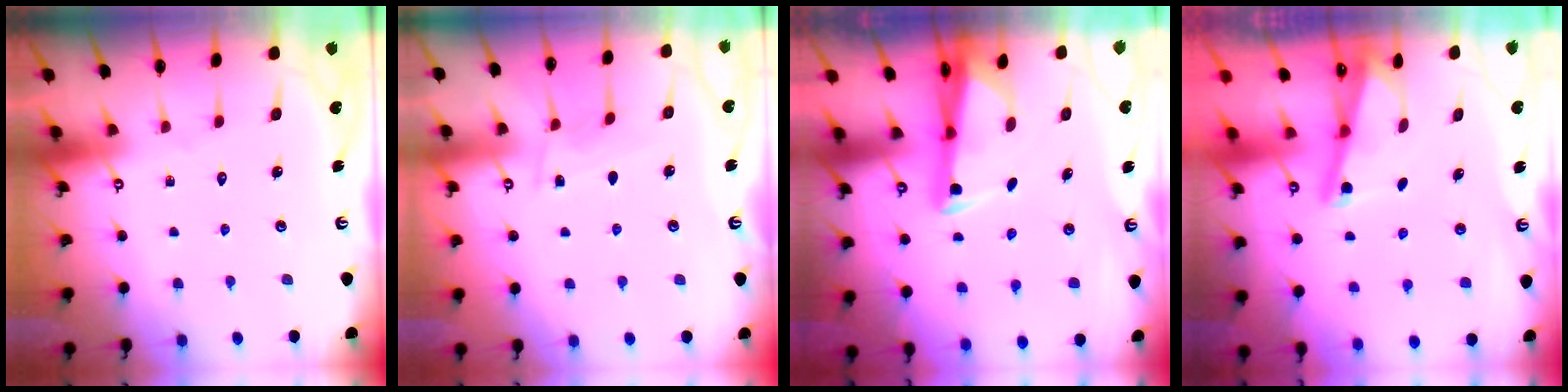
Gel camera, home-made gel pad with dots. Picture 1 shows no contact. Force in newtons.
{"total": 5.7, "press": 5.7, "slide": 0.7}
{"total": 3.0, "press": 2.9, "slide": 0.9}
{"total": 2.0, "press": 2.0, "slide": 0.3}